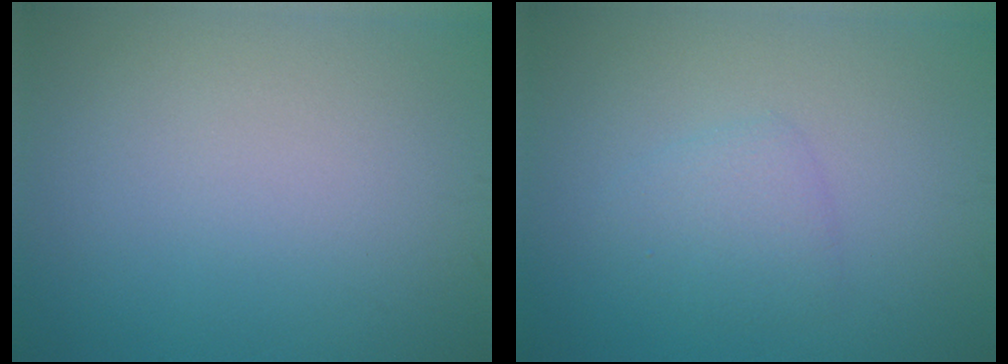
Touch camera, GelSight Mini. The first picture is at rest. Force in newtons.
{"total": 2.0, "press": 2.0, "slide": 0.2}